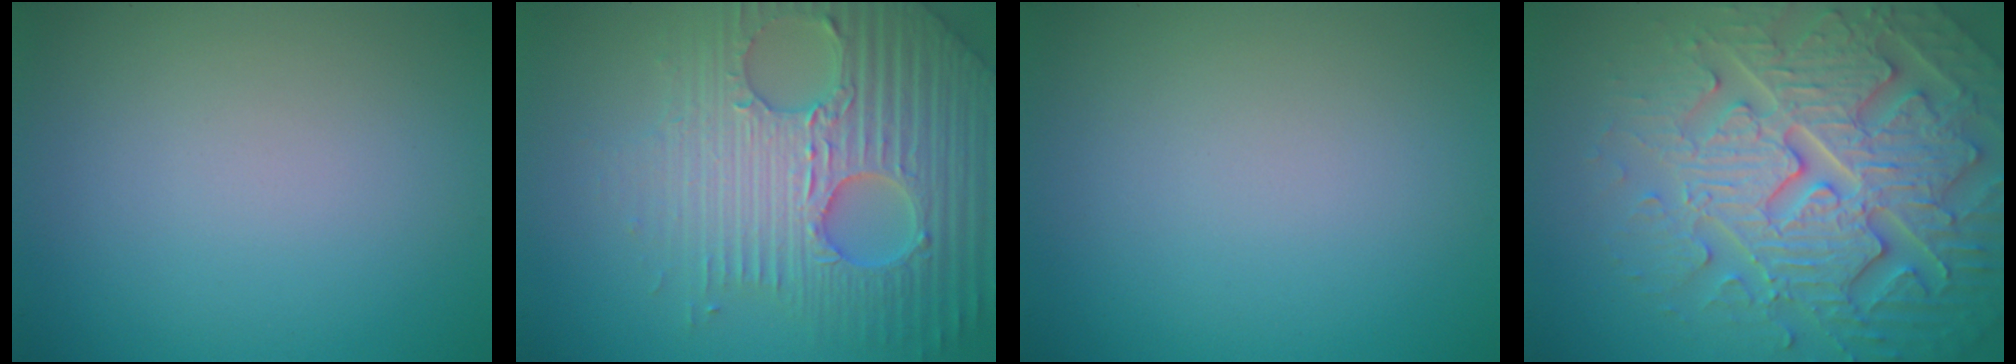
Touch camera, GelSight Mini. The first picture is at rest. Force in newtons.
{"total": 7.4, "press": 7.1, "slide": 1.8}
{"total": 0.0}
{"total": 7.9, "press": 7.7, "slide": 2.0}